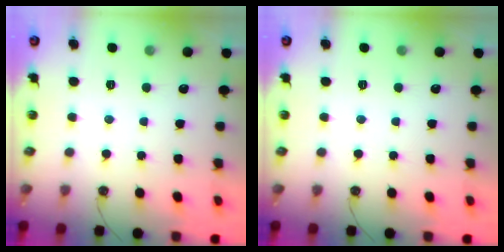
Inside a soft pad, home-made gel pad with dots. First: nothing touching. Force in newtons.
{"total": 0.0}